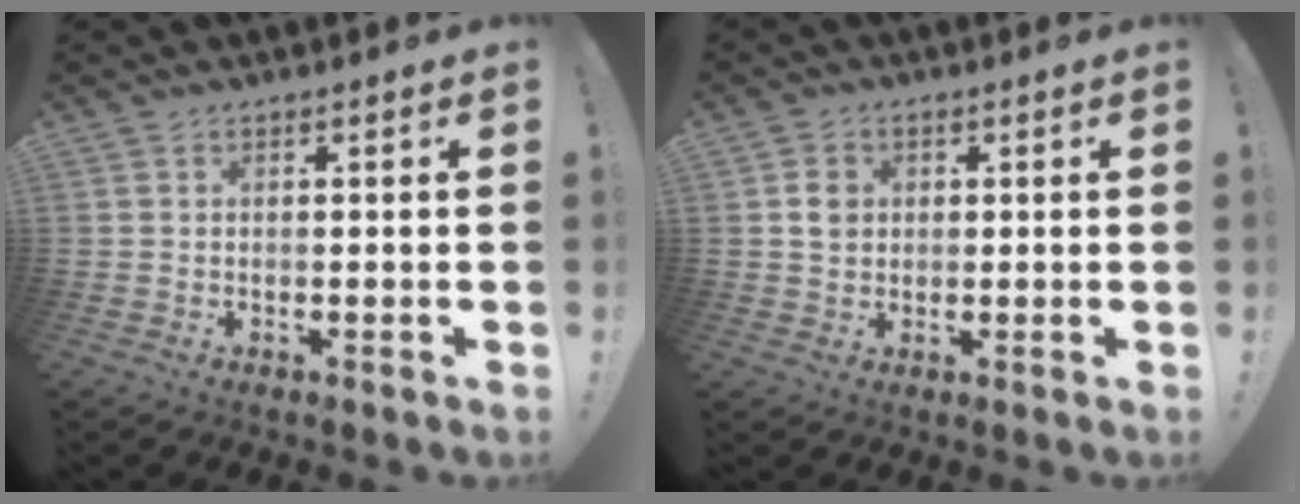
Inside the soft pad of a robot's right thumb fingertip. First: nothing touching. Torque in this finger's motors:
{"motor_torque": [-0.01, 0.05, -0.09, 0.09, 0.00]}